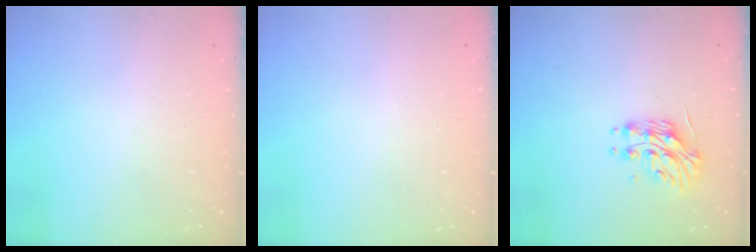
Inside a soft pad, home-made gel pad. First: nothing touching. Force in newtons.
{"total": 0.0}
{"total": 11.0, "press": 11.0, "slide": 0.9}